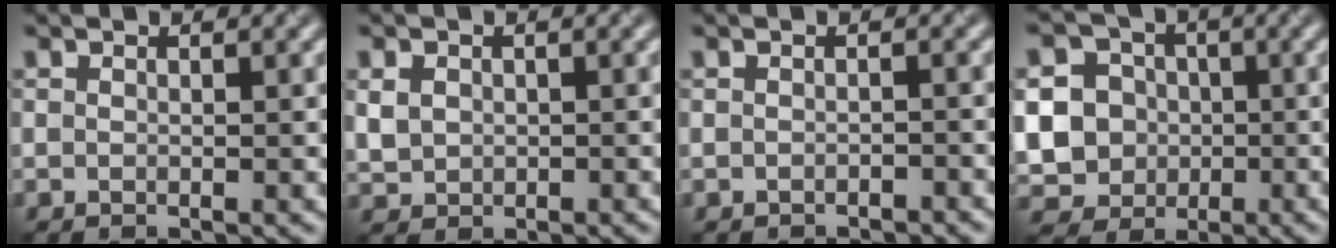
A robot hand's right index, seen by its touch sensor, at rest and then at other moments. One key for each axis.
{"total": 2.3, "fx": 0.2, "fy": 2.1, "fz": 1.0, "tx": -0.025, "ty": -0.002, "tz": 0.005}
{"total": 0.9, "fx": -0.9, "fy": 0.2, "fz": 0.2, "tx": -0.002, "ty": -0.001, "tz": -0.013}
{"total": 12.1, "fx": -1.5, "fy": 11.3, "fz": 4.0, "tx": -0.125, "ty": -0.001, "tz": -0.045}